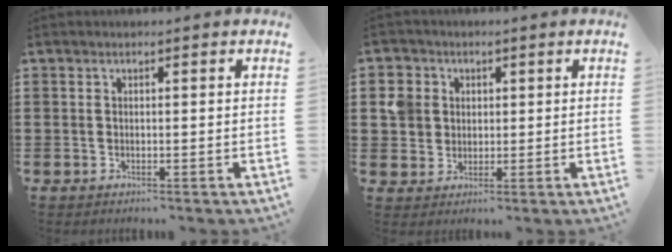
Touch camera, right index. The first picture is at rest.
{"total": 5.0, "force": [1.2, 4.6, 1.3], "torque": [-0.052, 0.015, 0.020]}